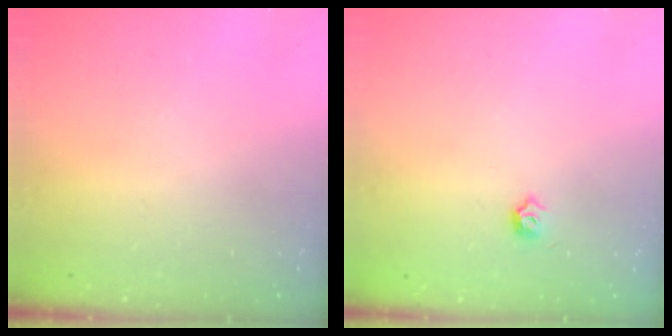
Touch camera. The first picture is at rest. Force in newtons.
{"total": 3.5, "press": 3.5, "slide": 0.6}